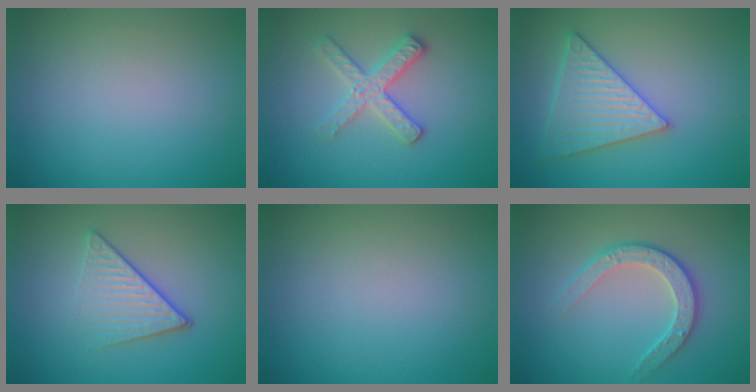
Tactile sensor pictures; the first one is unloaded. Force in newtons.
{"total": 2.9, "press": 2.8, "slide": 0.8}
{"total": 4.6, "press": 4.2, "slide": 1.9}
{"total": 4.1, "press": 2.9, "slide": 2.9}
{"total": 0.0}
{"total": 3.4, "press": 2.8, "slide": 1.9}